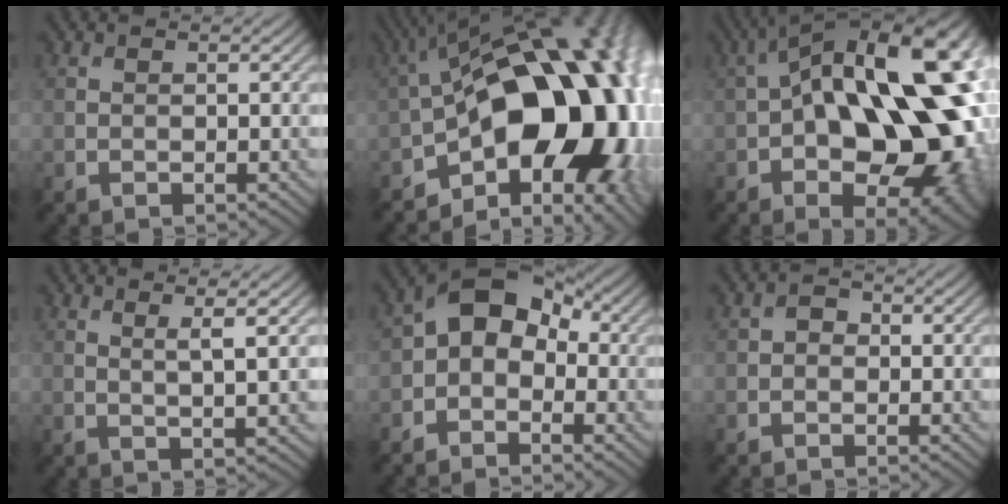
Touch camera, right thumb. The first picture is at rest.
{"total": 18.7, "force": [-4.7, 10.5, 14.7], "torque": [-0.194, 0.004, -0.074]}
{"total": 20.9, "force": [0.4, 11.4, 17.5], "torque": [-0.267, -0.004, 0.002]}
{"total": 3.7, "force": [1.7, 0.2, 3.3], "torque": [-0.064, 0.004, 0.037]}
{"total": 6.5, "force": [-0.2, 4.8, 4.4], "torque": [-0.073, 0.014, -0.018]}
{"total": 1.4, "force": [-0.1, 1.3, 0.5], "torque": [-0.007, -0.006, -0.006]}